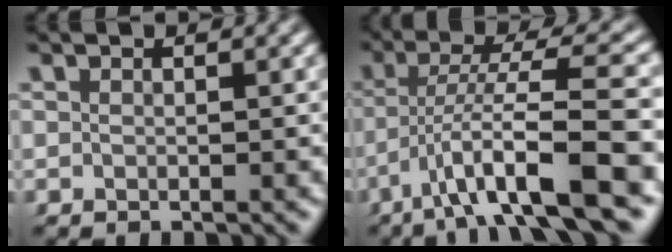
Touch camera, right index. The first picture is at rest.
{"total": 8.8, "force": [-3.8, 2.5, 7.6], "torque": [-0.134, -0.013, -0.049]}